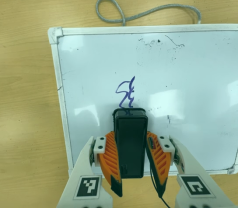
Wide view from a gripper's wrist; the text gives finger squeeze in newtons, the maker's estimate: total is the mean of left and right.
{"total": 6.5, "left": 5.5, "right": 7.4}